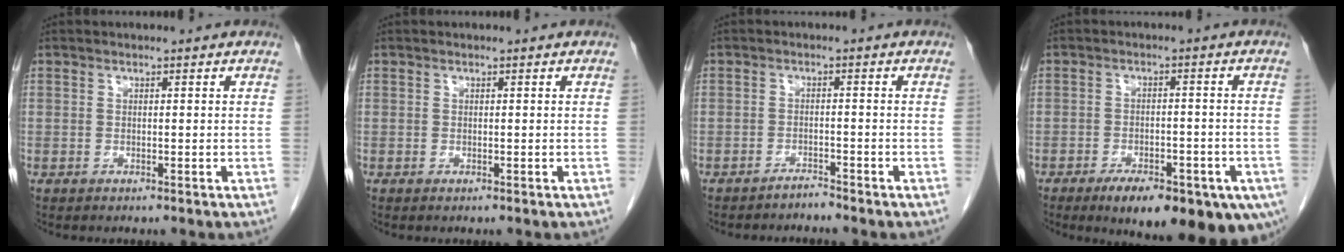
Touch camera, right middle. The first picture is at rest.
{"total": 0.0}
{"total": 1.5, "force": [-1.5, -0.1, -0.2], "torque": [0.010, -0.003, -0.024]}
{"total": 17.4, "force": [-10.8, 6.4, 12.0], "torque": [-0.119, -0.009, -0.137]}